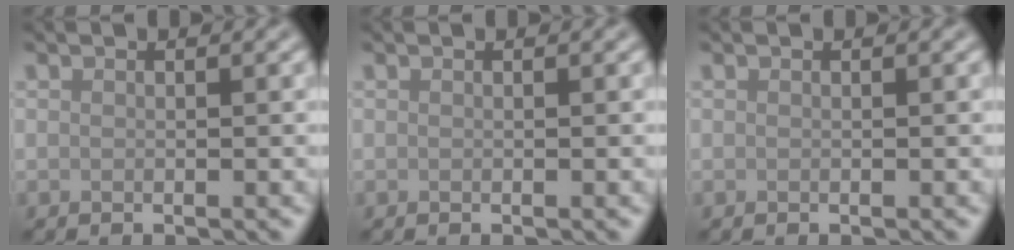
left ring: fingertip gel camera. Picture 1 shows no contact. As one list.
[{"total": 0.0}, {"total": 0.0}]